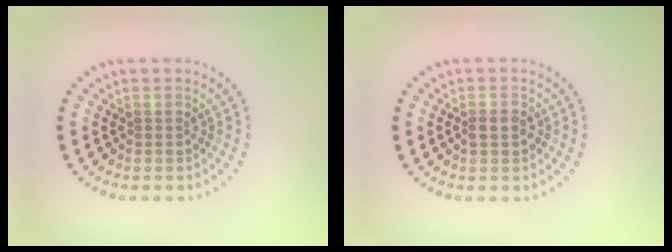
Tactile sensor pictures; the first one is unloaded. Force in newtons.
{"total": 1.6, "press": 1.6, "slide": 0.4}